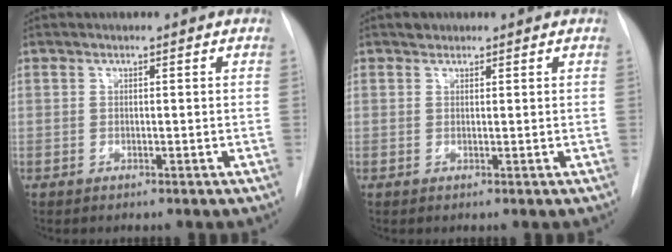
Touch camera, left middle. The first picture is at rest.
{"total": 1.0, "force": [0.7, 0.6, 0.1], "torque": [-0.001, 0.003, 0.009]}